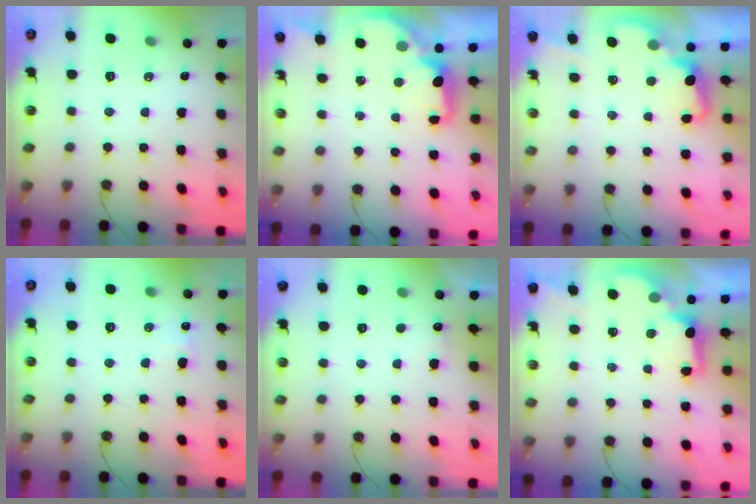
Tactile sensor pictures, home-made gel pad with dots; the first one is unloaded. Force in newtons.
{"total": 2.3, "press": 2.1, "slide": 0.8}
{"total": 2.3, "press": 2.2, "slide": 0.6}
{"total": 7.3, "press": 7.2, "slide": 1.1}
{"total": 5.7, "press": 5.6, "slide": 1.3}
{"total": 2.0, "press": 1.9, "slide": 0.8}